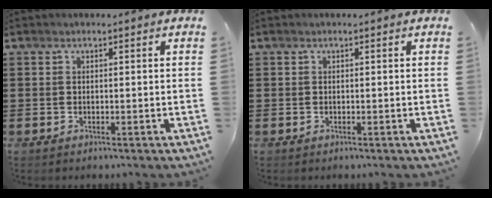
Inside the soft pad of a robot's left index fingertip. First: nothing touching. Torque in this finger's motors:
{"motor_torque": [-0.01, 0.00, 0.00, 0.00]}